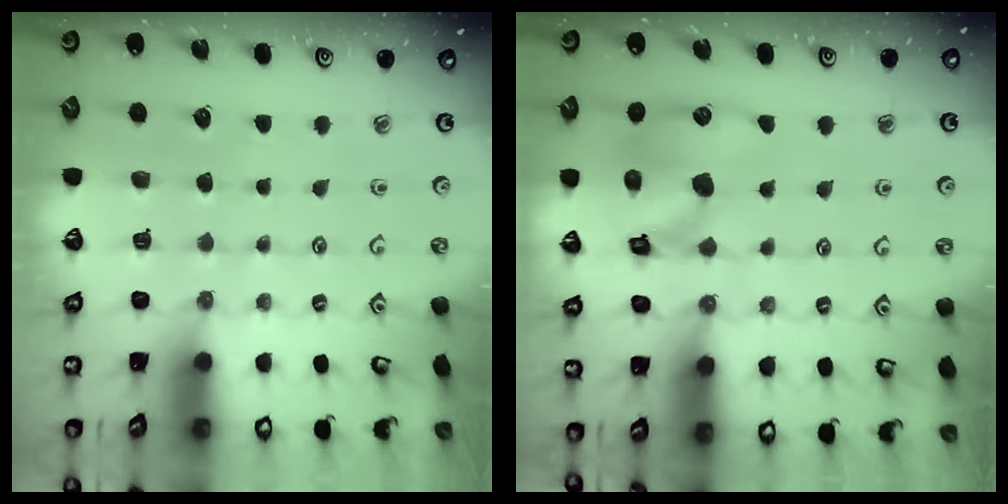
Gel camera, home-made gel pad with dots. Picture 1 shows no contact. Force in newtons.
{"total": 14.3, "press": 14.1, "slide": 1.9}